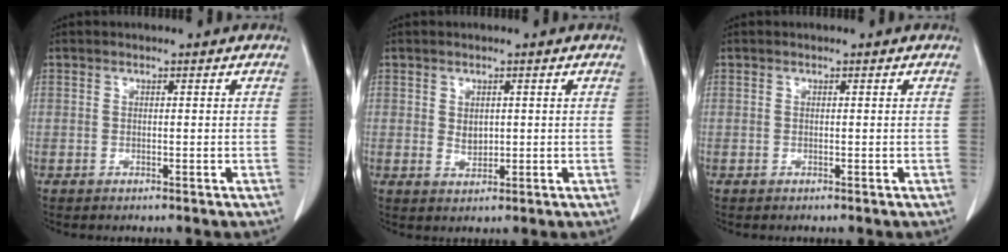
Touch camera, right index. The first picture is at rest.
{"total": 2.0, "force": [0.5, 1.5, 1.3], "torque": [-0.020, -0.004, 0.014]}
{"total": 0.0}